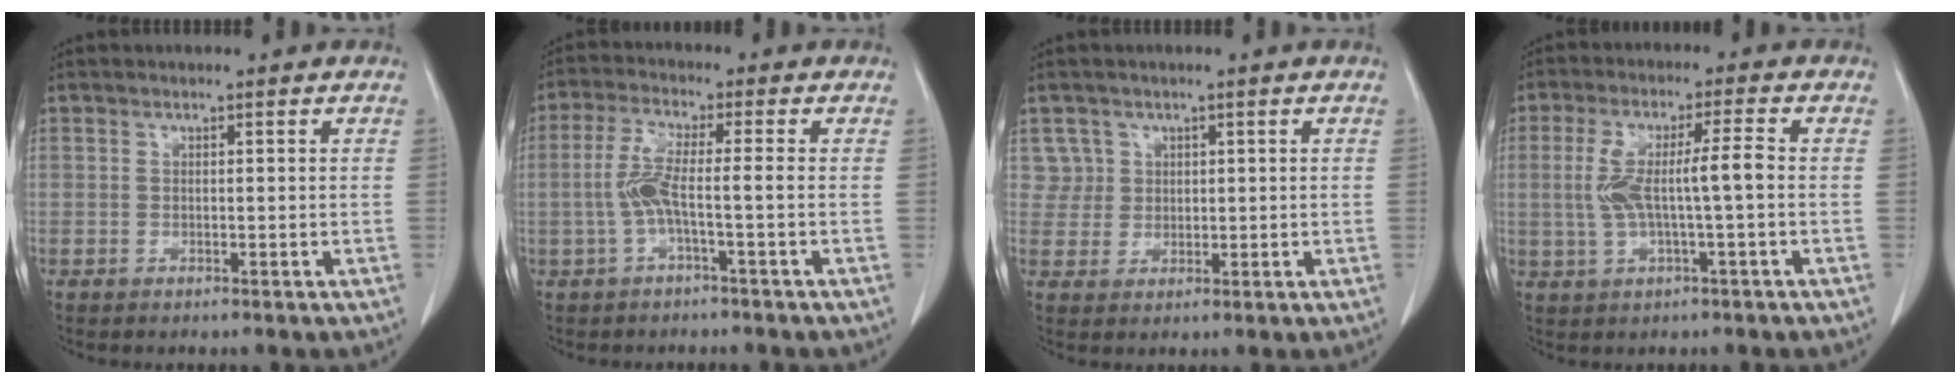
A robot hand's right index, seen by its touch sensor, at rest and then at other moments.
{"total": 4.9, "force": [-0.9, 0.0, 4.8], "torque": [-0.105, 0.011, -0.017]}
{"total": 3.4, "force": [1.6, 3.0, -0.5], "torque": [0.029, 0.009, 0.029]}
{"total": 7.3, "force": [-0.1, 0.6, 7.3], "torque": [-0.149, 0.018, 0.004]}